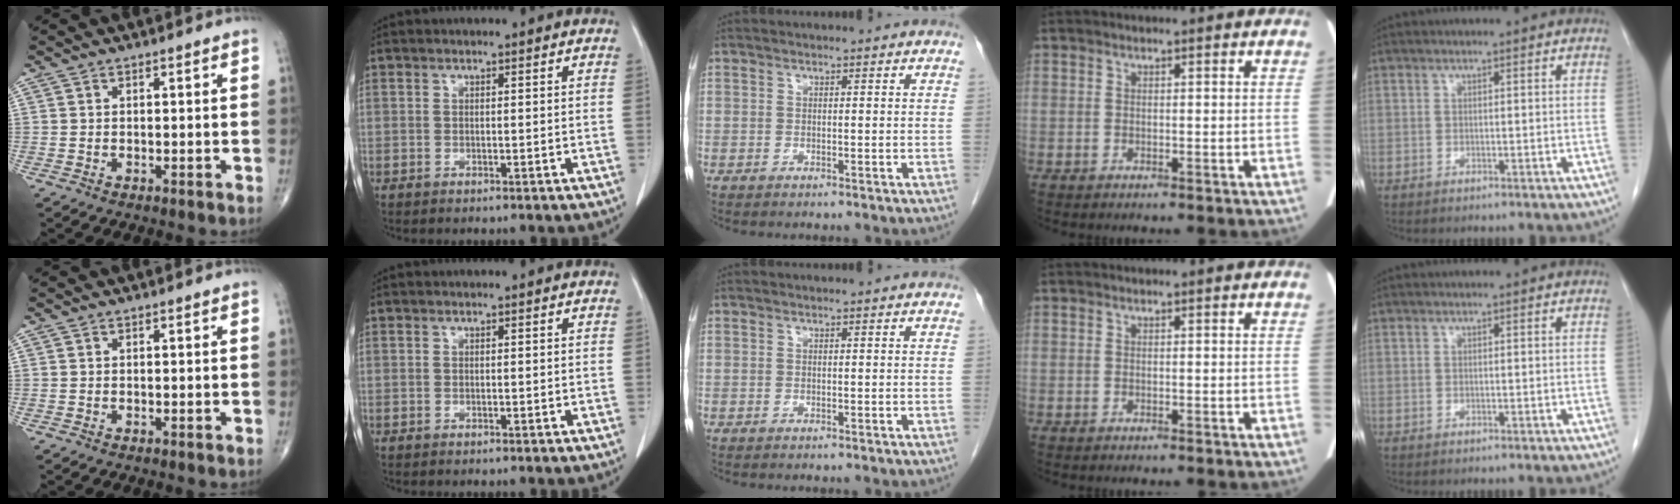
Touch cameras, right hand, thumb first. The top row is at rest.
{}